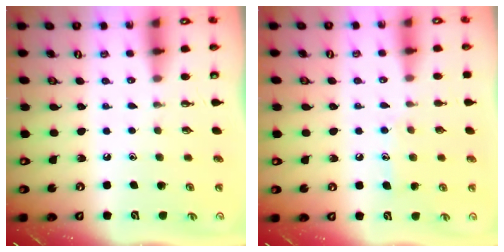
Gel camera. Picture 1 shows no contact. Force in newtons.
{"total": 7.3, "press": 7.3, "slide": 0.5}